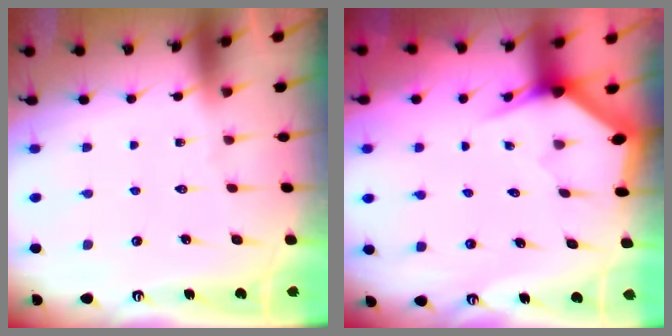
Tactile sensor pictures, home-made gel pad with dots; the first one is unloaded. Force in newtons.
{"total": 3.0, "press": 3.0, "slide": 0.1}